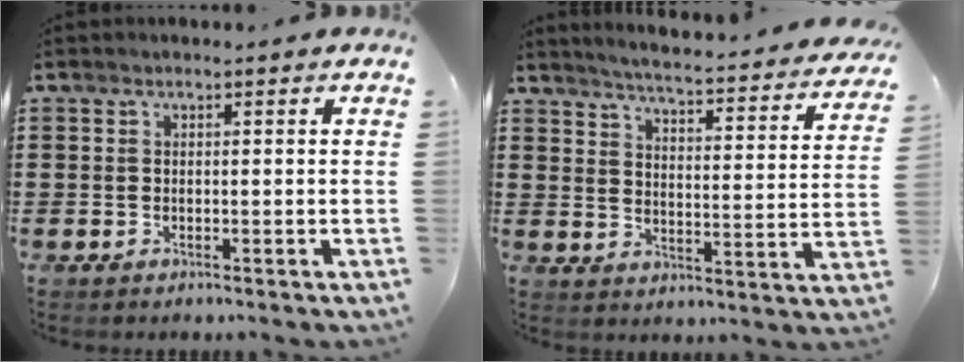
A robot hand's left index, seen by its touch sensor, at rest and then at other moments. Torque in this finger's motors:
{"motor_torque": [2.14, 0.00, 0.17, 0.02]}